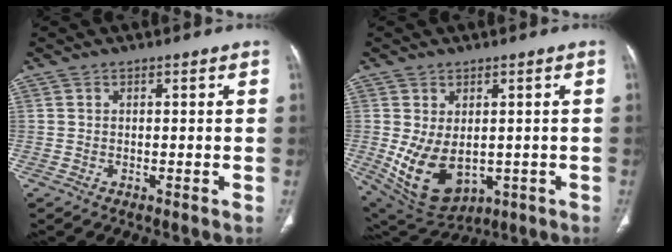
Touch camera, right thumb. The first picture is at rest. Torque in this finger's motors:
{"motor_torque": [-0.49, 0.65, 1.14, 0.28, 0.35]}